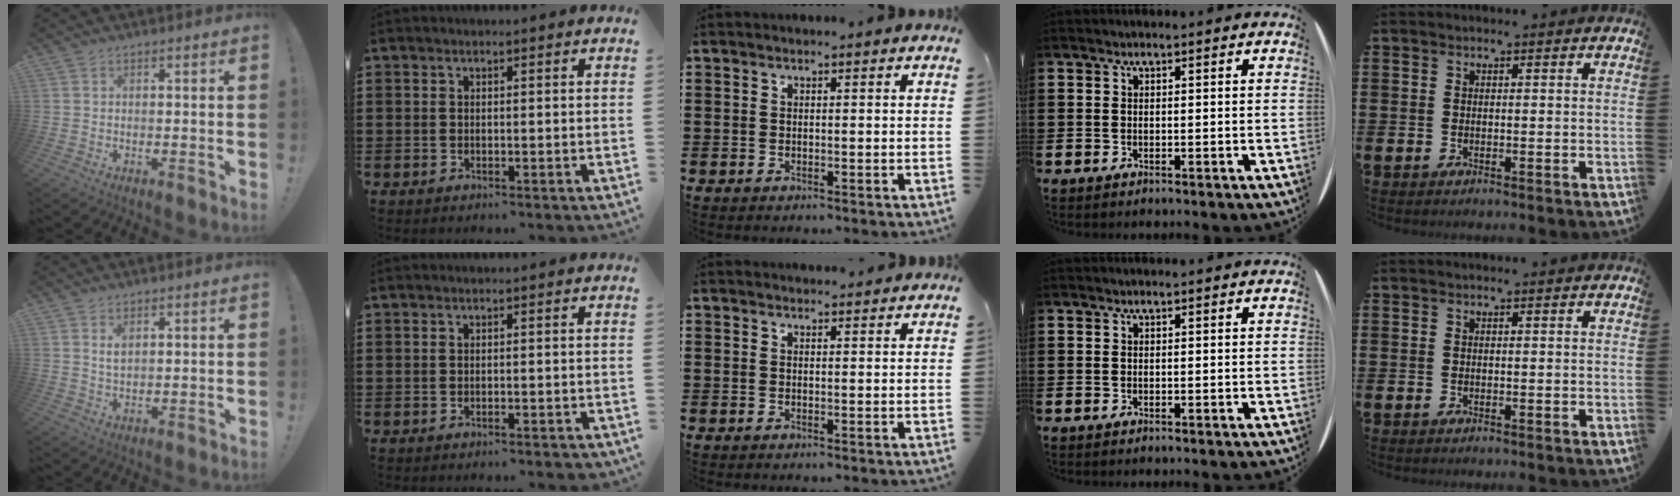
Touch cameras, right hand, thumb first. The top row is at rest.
{"thumb": {"total": 2.7, "force": [1.2, 1.5, 1.9], "torque": [-0.028, -0.003, 0.019]}, "index": {"total": 0.8, "force": [-0.7, -0.1, 0.3], "torque": [-0.009, -0.004, -0.014]}, "middle": {"total": 1.1, "force": [1.1, 0.2, 0.0], "torque": [0.004, -0.001, 0.020]}}